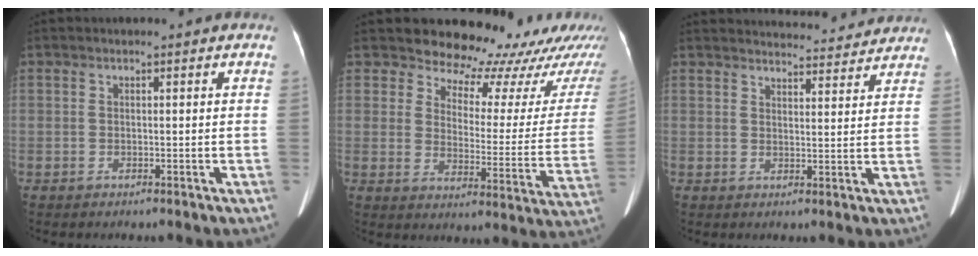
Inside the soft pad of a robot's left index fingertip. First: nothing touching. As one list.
[{"total": 18.1, "force": [16.9, 5.4, 3.5], "torque": [-0.006, -0.088, 0.174]}, {"total": 15.9, "force": [15.4, 2.6, 3.0], "torque": [-0.022, -0.003, 0.182]}]